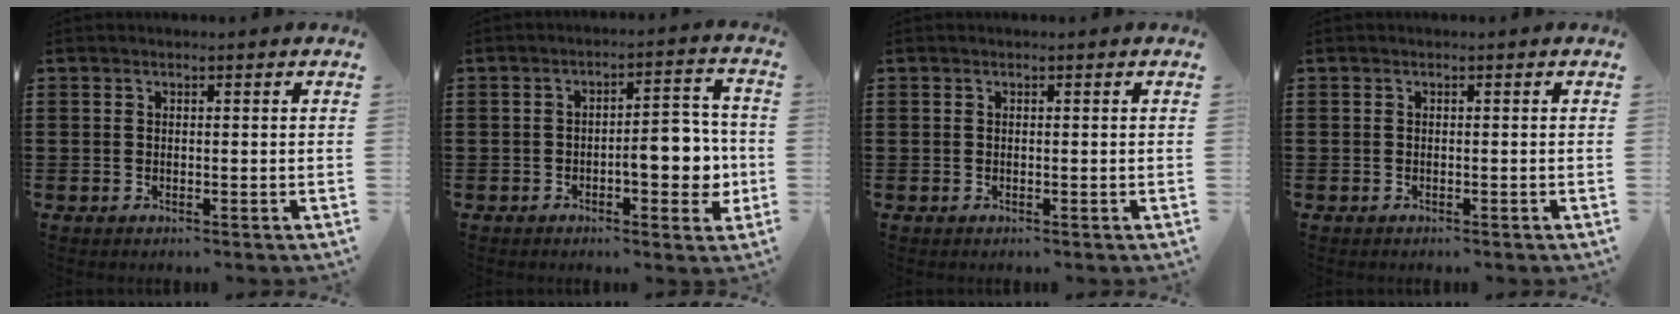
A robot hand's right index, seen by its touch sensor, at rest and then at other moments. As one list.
[{"total": 7.8, "force": [-1.7, 3.5, 6.8], "torque": [-0.076, -0.004, -0.038]}, {"total": 0.0}, {"total": 0.0}]